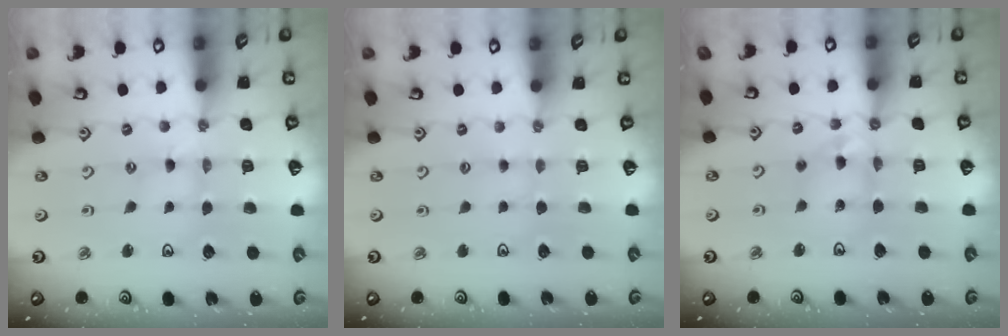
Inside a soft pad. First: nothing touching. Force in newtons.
{"total": 2.0, "press": 2.0, "slide": 0.3}
{"total": 9.6, "press": 9.5, "slide": 0.9}